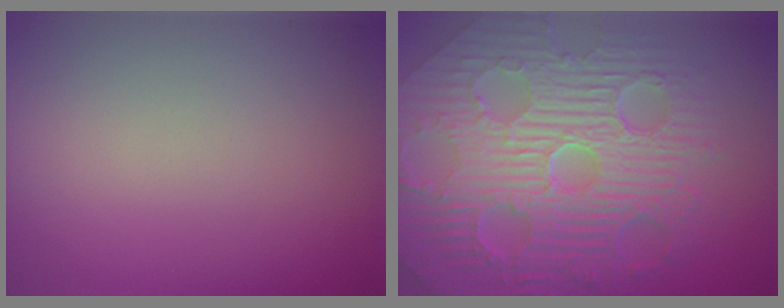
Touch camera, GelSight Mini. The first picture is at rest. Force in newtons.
{"total": 11.3, "press": 7.4, "slide": 8.5}